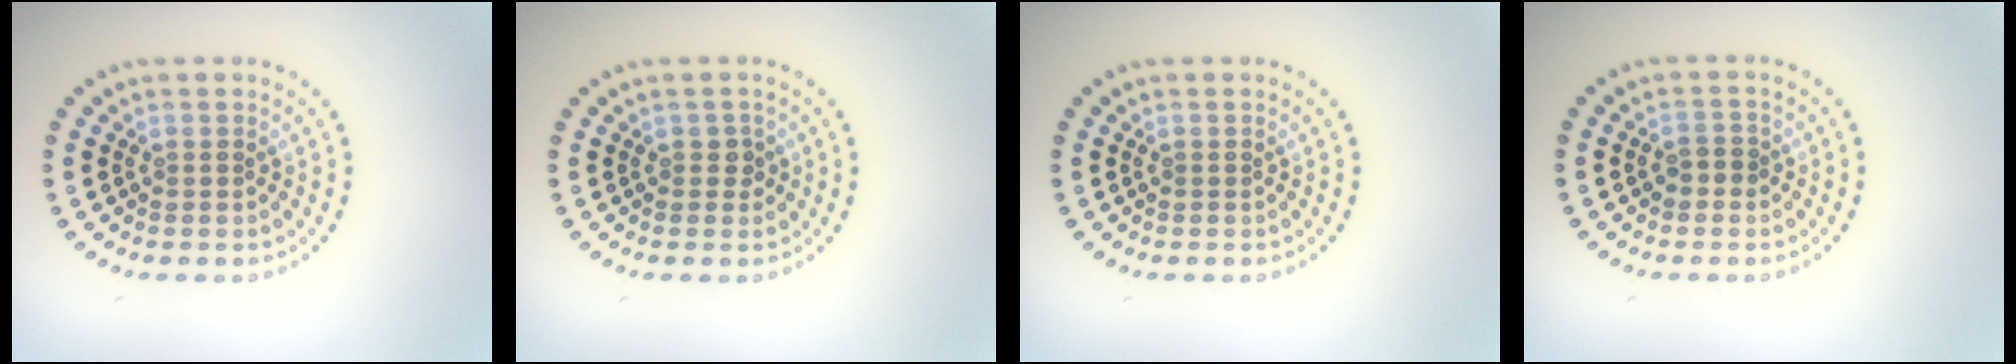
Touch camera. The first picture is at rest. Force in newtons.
{"total": 0.9, "press": 0.8, "slide": 0.4}
{"total": 0.0}
{"total": 1.2, "press": 1.1, "slide": 0.4}